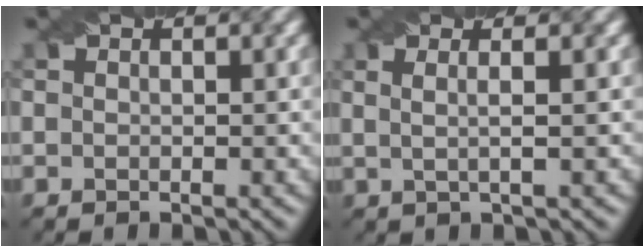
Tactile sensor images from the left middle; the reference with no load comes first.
{"total": 3.8, "force": [1.3, 1.7, 3.2], "torque": [-0.039, 0.017, -0.006]}